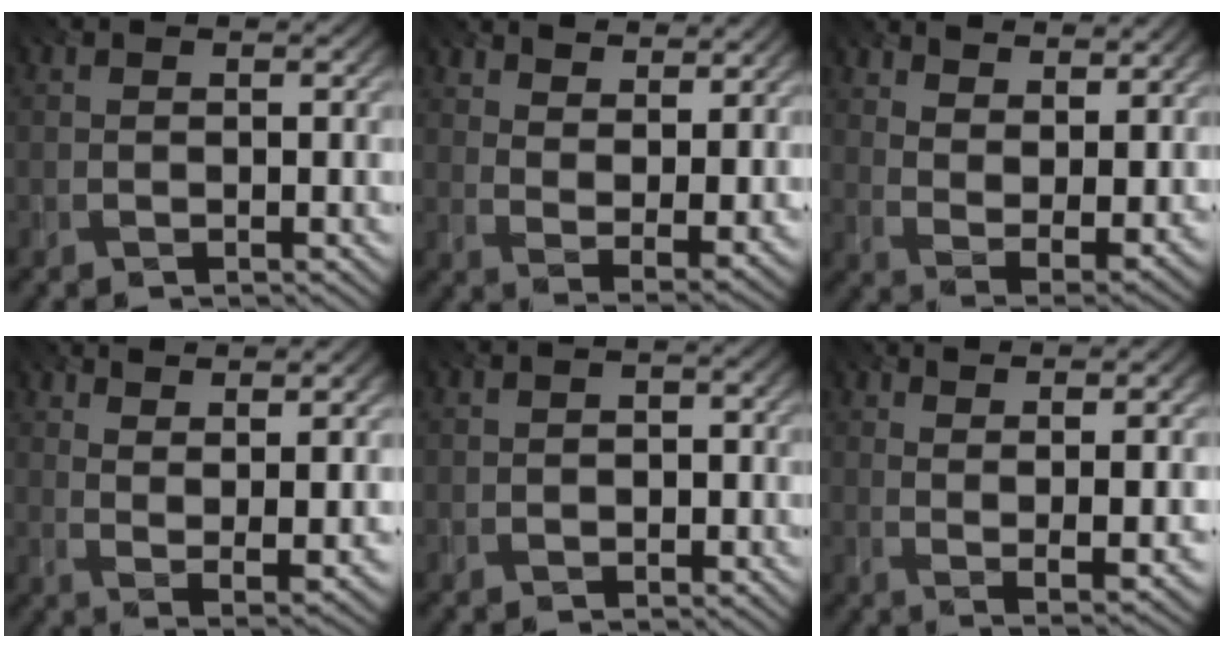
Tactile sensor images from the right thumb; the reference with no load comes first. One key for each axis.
{"total": 9.3, "fx": 7.1, "fy": 3.4, "fz": 5.0, "tx": -0.100, "ty": -0.018, "tz": 0.113}
{"total": 11.9, "fx": 8.5, "fy": 4.5, "fz": 7.0, "tx": -0.133, "ty": -0.010, "tz": 0.122}
{"total": 10.1, "fx": 6.8, "fy": 2.8, "fz": 7.0, "tx": -0.126, "ty": 0.002, "tz": 0.104}
{"total": 1.2, "fx": -0.8, "fy": 0.9, "fz": -0.1, "tx": 0.008, "ty": 0.001, "tz": -0.020}
{"total": 8.2, "fx": 4.4, "fy": 1.6, "fz": 6.7, "tx": -0.100, "ty": 0.005, "tz": 0.065}